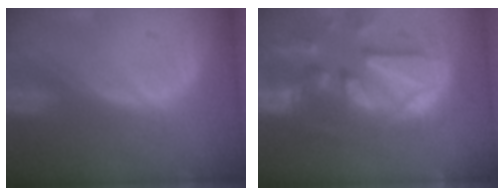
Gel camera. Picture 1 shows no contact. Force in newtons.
{"total": 13.2, "press": 11.4, "slide": 6.6}